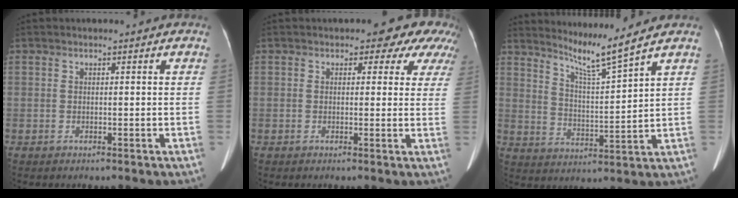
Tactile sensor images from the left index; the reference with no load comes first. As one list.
[{"total": 6.6, "force": [4.6, 4.0, 2.3], "torque": [-0.005, 0.007, 0.026]}, {"total": 6.9, "force": [6.0, -2.2, 2.6], "torque": [-0.055, -0.026, 0.116]}]